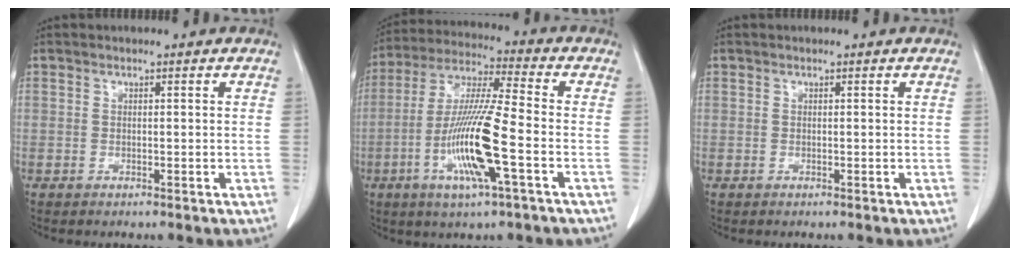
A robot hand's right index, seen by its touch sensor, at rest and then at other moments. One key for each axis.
{"total": 14.4, "fx": -4.3, "fy": 0.6, "fz": 13.7, "tx": -0.278, "ty": -0.011, "tz": -0.086}
{"total": 0.0}